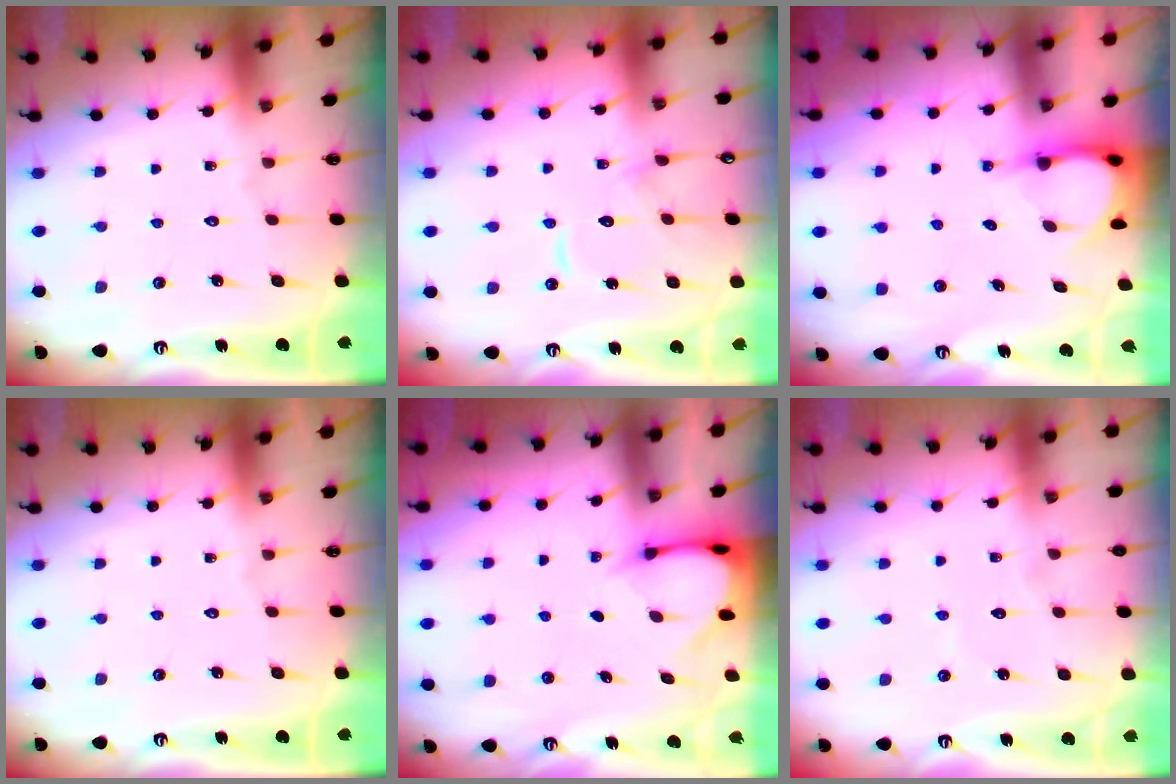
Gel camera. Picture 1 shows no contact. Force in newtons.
{"total": 9.9, "press": 9.9, "slide": 0.2}
{"total": 3.7, "press": 3.7, "slide": 0.2}
{"total": 0.0}
{"total": 3.2, "press": 3.2, "slide": 0.2}
{"total": 2.5, "press": 2.5, "slide": 0.2}